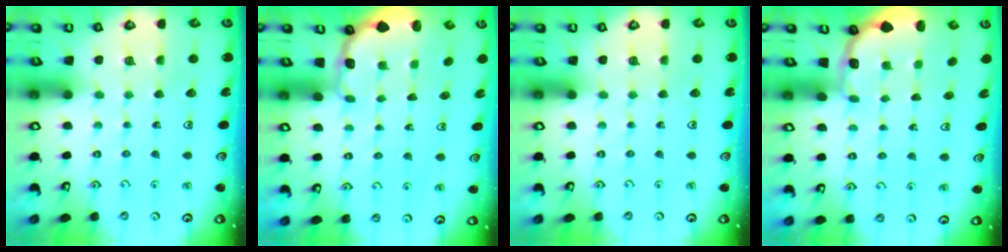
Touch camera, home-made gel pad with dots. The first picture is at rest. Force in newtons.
{"total": 1.7, "press": 1.5, "slide": 0.7}
{"total": 0.0}
{"total": 1.8, "press": 1.6, "slide": 0.7}